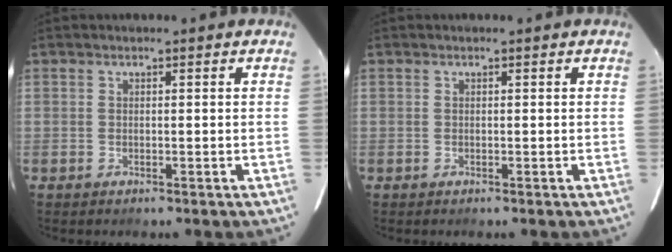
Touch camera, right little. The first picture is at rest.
{"total": 0.0}